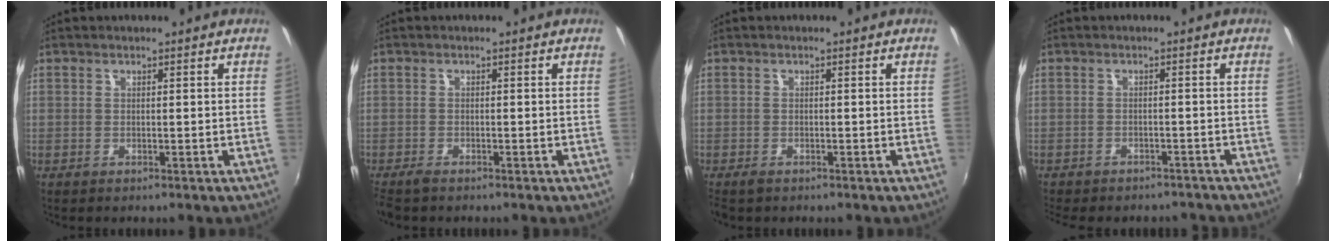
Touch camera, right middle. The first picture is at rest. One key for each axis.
{"total": 2.6, "fx": -2.2, "fy": 0.8, "fz": 1.2, "tx": -0.031, "ty": -0.012, "tz": -0.043}
{"total": 1.7, "fx": -1.4, "fy": 0.8, "fz": 0.7, "tx": -0.018, "ty": -0.007, "tz": -0.025}
{"total": 9.2, "fx": -8.0, "fy": 3.2, "fz": 3.0, "tx": -0.074, "ty": -0.014, "tz": -0.106}